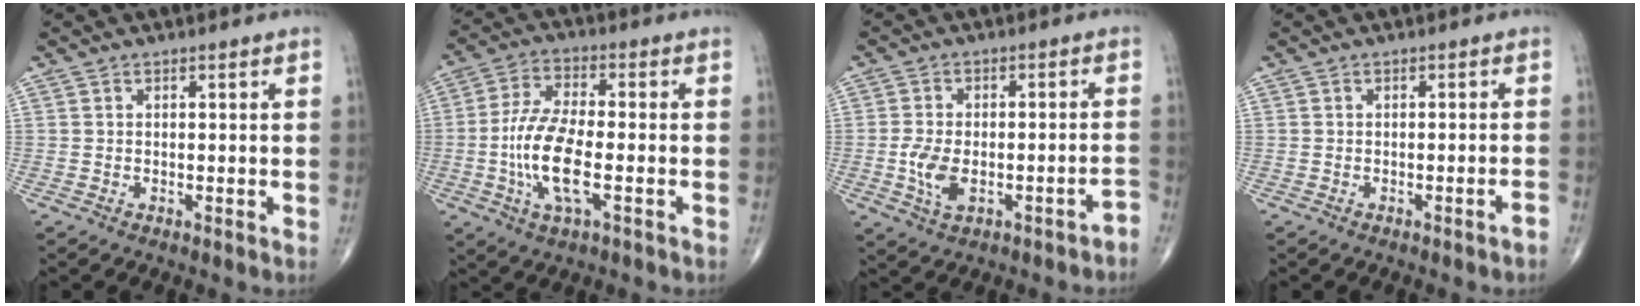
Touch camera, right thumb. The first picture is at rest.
{"total": 11.8, "force": [-2.6, 4.4, 10.6], "torque": [-0.223, 0.012, -0.051]}
{"total": 7.6, "force": [-3.1, 3.9, 5.8], "torque": [-0.089, 0.035, -0.042]}
{"total": 1.2, "force": [-1.0, 0.0, 0.7], "torque": [-0.015, 0.011, -0.012]}